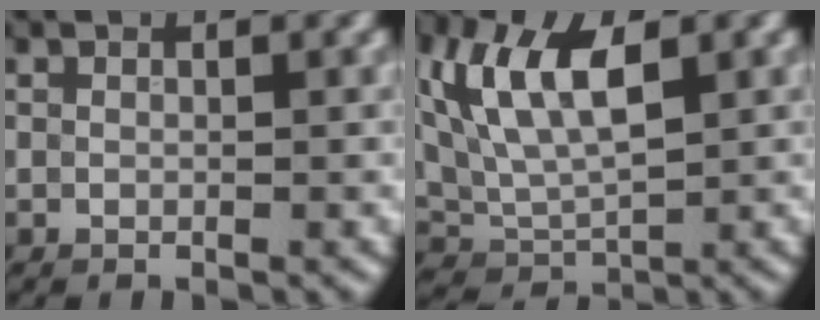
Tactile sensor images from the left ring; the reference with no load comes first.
{"total": 7.3, "force": [2.1, 3.7, 5.9], "torque": [-0.116, 0.009, 0.037]}